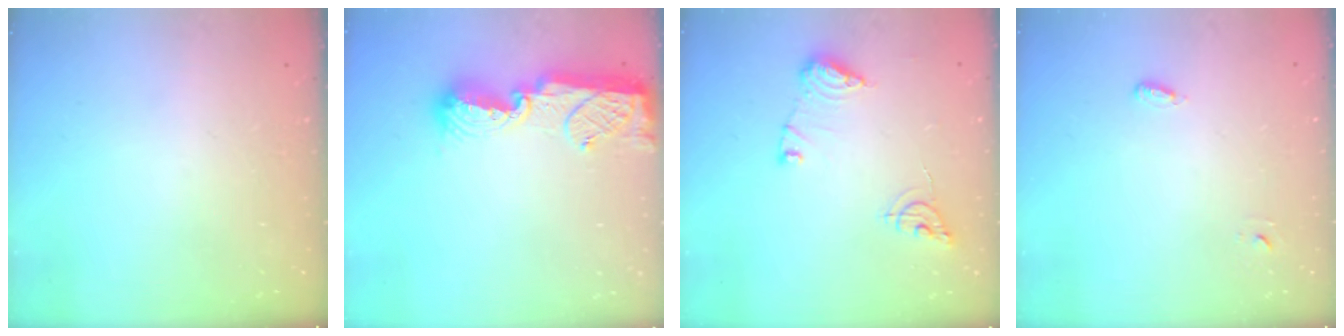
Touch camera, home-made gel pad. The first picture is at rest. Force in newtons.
{"total": 11.0, "press": 11.0, "slide": 0.6}
{"total": 10.2, "press": 10.2, "slide": 0.6}
{"total": 3.2, "press": 2.9, "slide": 1.4}